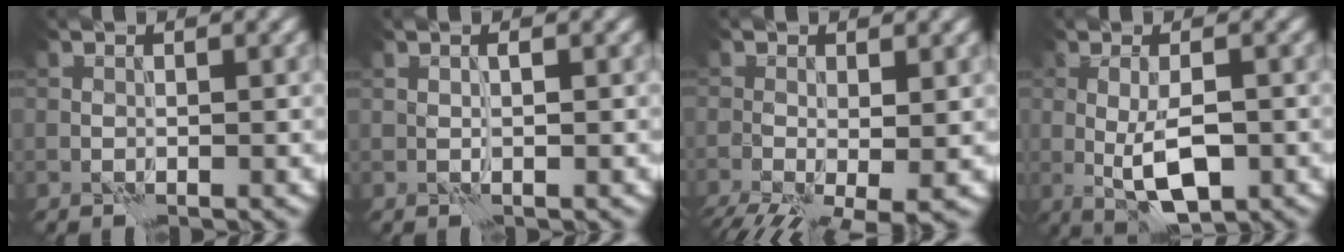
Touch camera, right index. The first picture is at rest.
{"total": 0.8, "force": [0.3, 0.2, 0.7], "torque": [-0.010, -0.004, 0.006]}
{"total": 7.3, "force": [-3.1, 3.1, 5.8], "torque": [-0.102, -0.029, -0.043]}
{"total": 4.6, "force": [-1.1, 1.4, 4.3], "torque": [-0.083, -0.005, -0.017]}